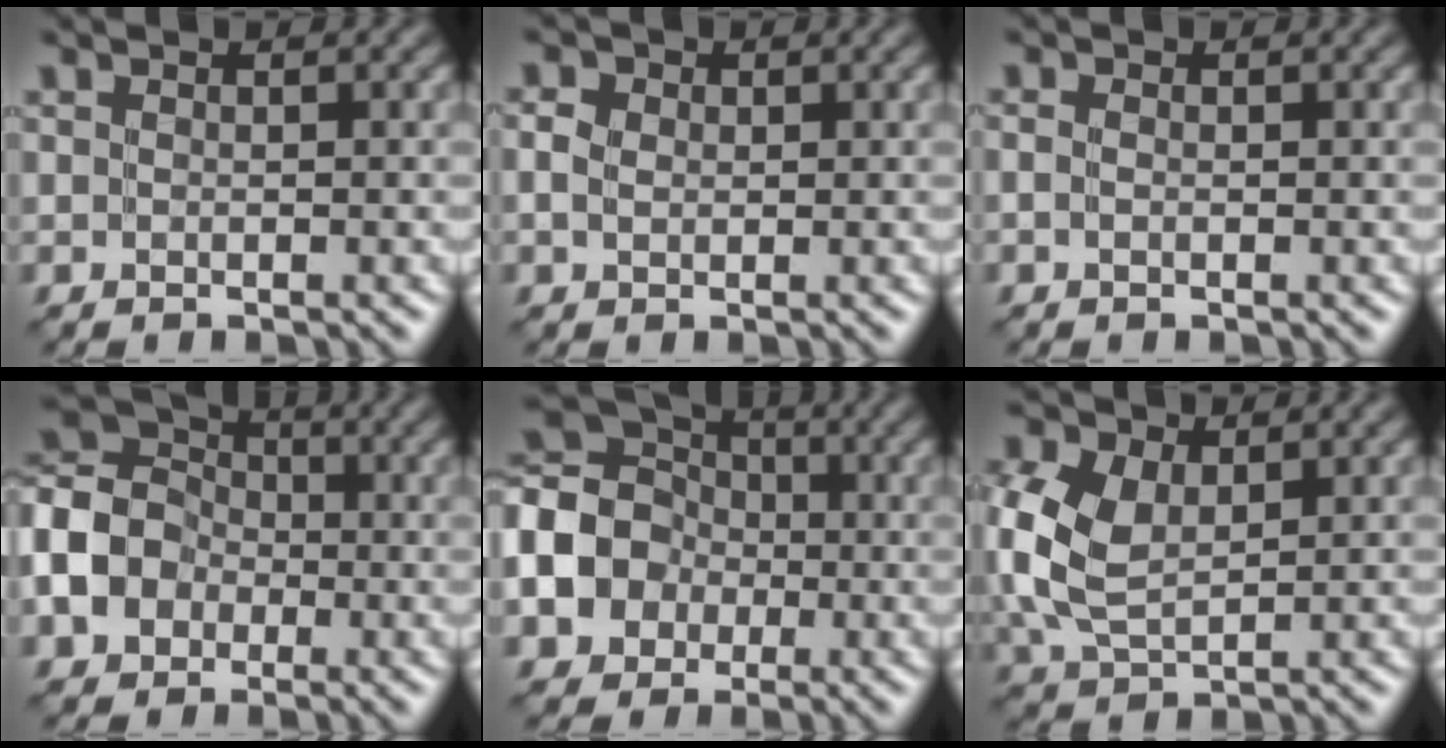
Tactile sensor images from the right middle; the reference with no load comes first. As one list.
[{"total": 1.5, "force": [-0.1, 1.3, 0.8], "torque": [-0.017, 0.001, -0.008]}, {"total": 0.6, "force": [-0.3, 0.3, 0.3], "torque": [-0.007, 0.000, -0.010]}, {"total": 8.2, "force": [-2.4, 6.6, 4.3], "torque": [-0.099, -0.003, -0.061]}, {"total": 11.5, "force": [-2.8, 10.0, 5.1], "torque": [-0.129, -0.008, -0.085]}, {"total": 6.3, "force": [0.7, 4.1, 4.7], "torque": [-0.128, 0.002, 0.014]}]